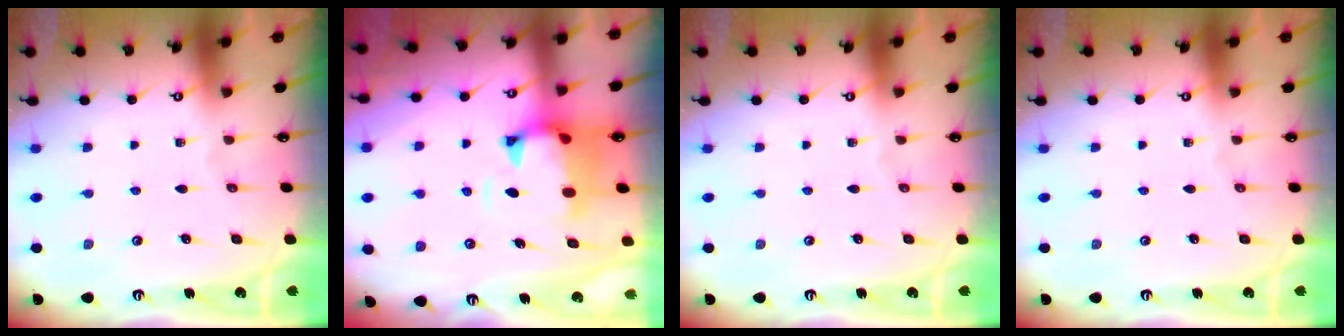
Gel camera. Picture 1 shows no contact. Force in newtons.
{"total": 1.7, "press": 1.2, "slide": 1.2}
{"total": 0.0}
{"total": 0.0}